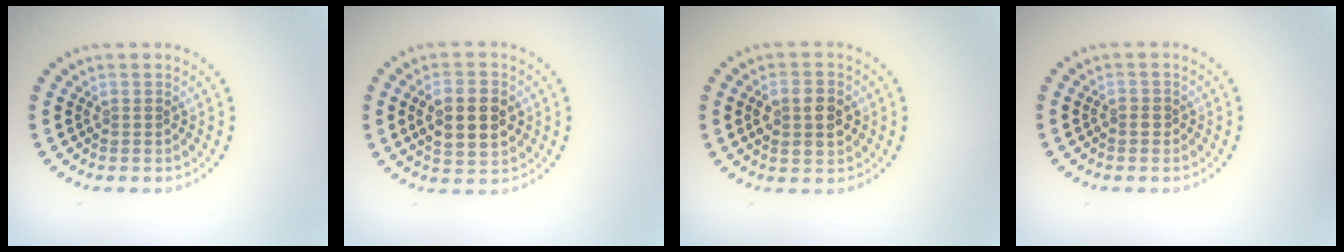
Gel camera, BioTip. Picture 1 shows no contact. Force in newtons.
{"total": 5.1, "press": 5.0, "slide": 0.2}
{"total": 3.7, "press": 3.7, "slide": 0.1}
{"total": 0.6, "press": 0.6, "slide": 0.3}